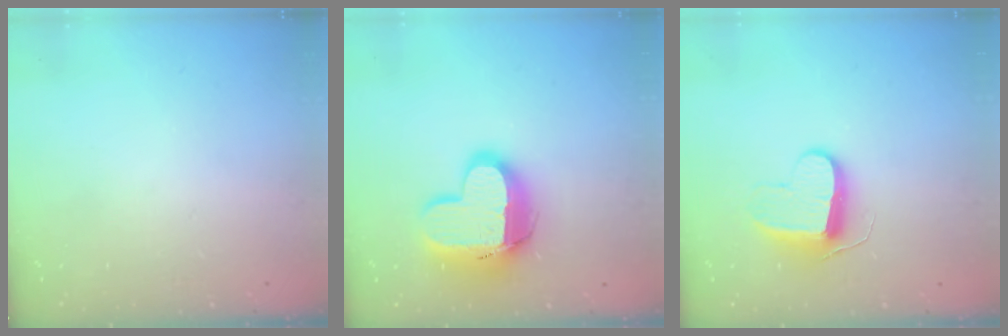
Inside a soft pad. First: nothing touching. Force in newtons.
{"total": 15.3, "press": 15.2, "slide": 1.2}
{"total": 9.8, "press": 9.8, "slide": 0.2}